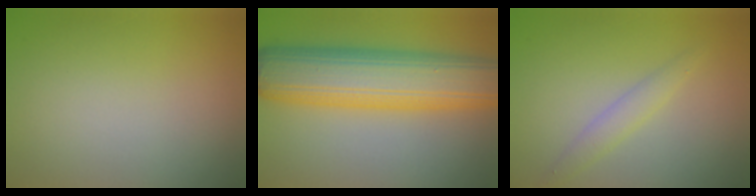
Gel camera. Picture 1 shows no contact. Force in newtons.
{"total": 11.2, "press": 11.2, "slide": 0.1}
{"total": 1.7, "press": 1.7, "slide": 0.1}